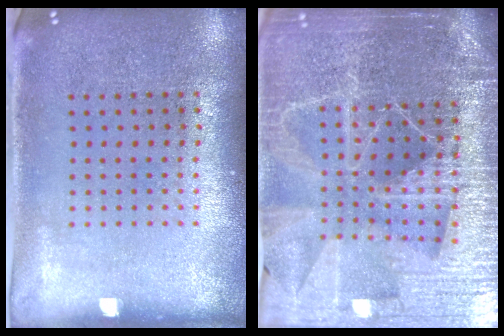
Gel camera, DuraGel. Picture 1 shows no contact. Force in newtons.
{"total": 5.5, "press": 4.9, "slide": 2.6}